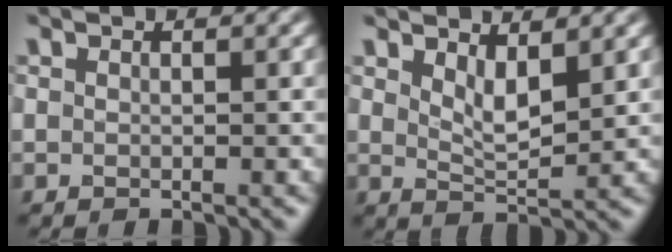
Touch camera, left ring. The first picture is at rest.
{"total": 2.8, "force": [1.6, 0.9, 2.1], "torque": [-0.040, -0.010, 0.032]}